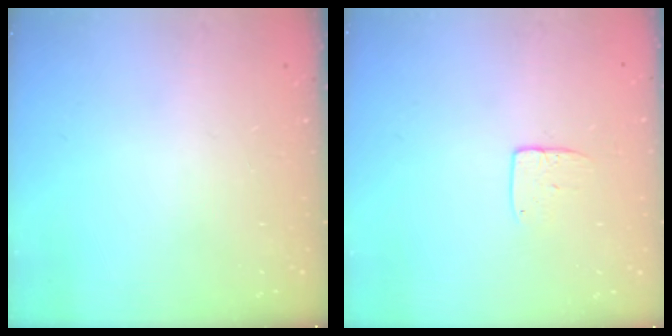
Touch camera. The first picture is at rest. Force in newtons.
{"total": 5.8, "press": 5.7, "slide": 0.6}